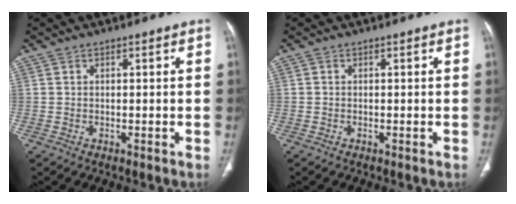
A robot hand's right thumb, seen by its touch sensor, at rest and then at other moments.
{"total": 0.0}